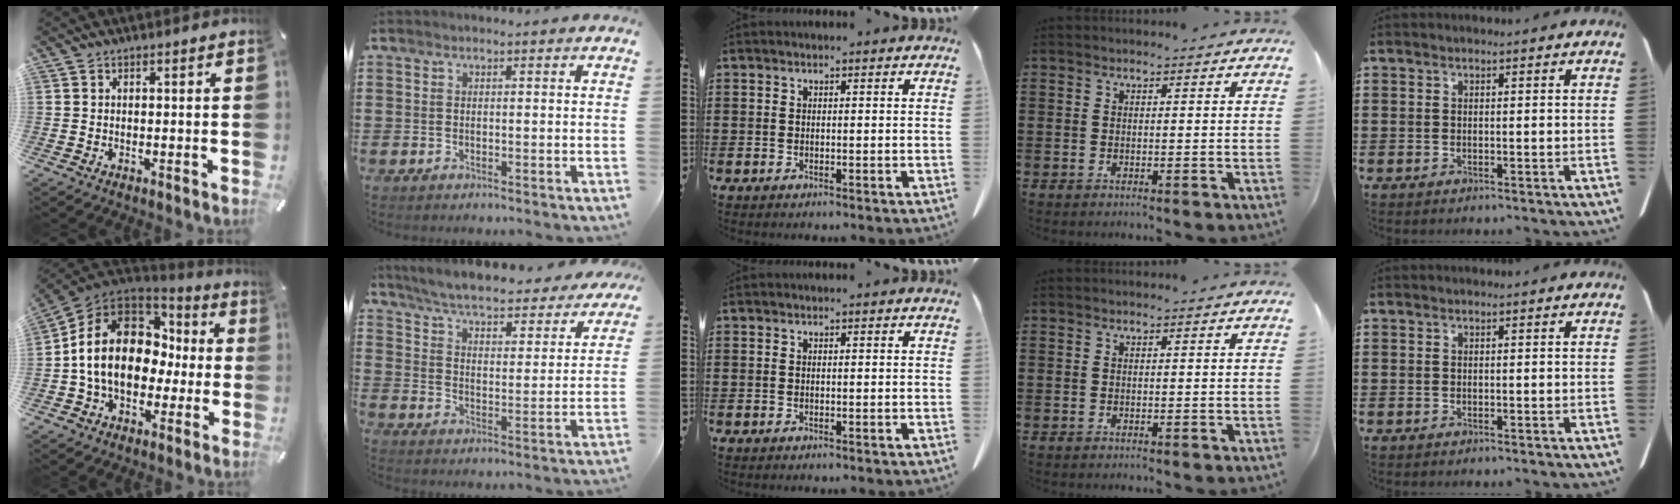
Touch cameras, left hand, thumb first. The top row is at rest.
{"thumb": {"total": 16.8, "force": [-0.4, 13.3, 10.4], "torque": [-0.209, 0.016, 0.000]}, "index": {"total": 5.9, "force": [5.6, 0.0, 1.8], "torque": [-0.061, -0.040, 0.093]}}